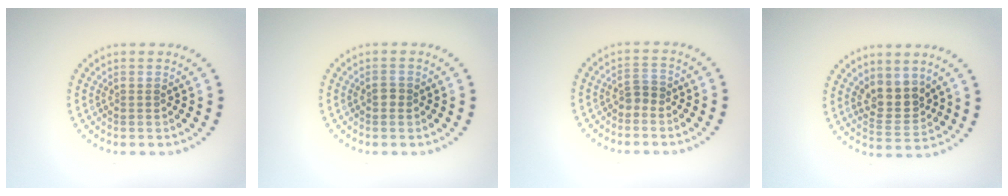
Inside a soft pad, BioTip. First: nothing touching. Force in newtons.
{"total": 0.9, "press": 0.9, "slide": 0.0}
{"total": 1.2, "press": 1.0, "slide": 0.5}
{"total": 3.1, "press": 2.8, "slide": 1.4}